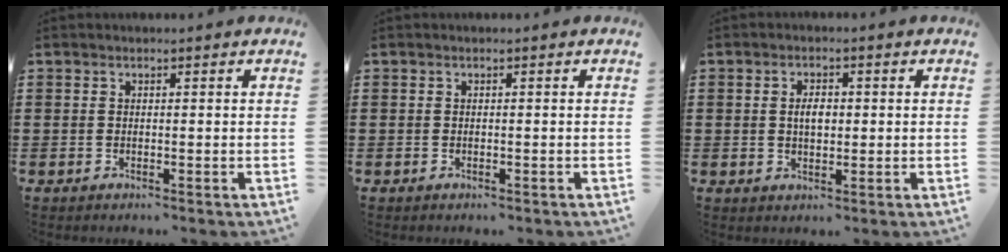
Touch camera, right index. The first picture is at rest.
{"total": 0.0}
{"total": 2.8, "force": [0.2, 1.4, 2.4], "torque": [-0.040, 0.001, 0.001]}